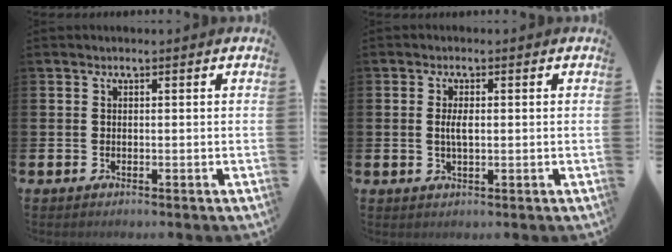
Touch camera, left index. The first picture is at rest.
{"total": 2.6, "force": [0.1, 1.0, 2.4], "torque": [-0.045, 0.004, -0.001]}